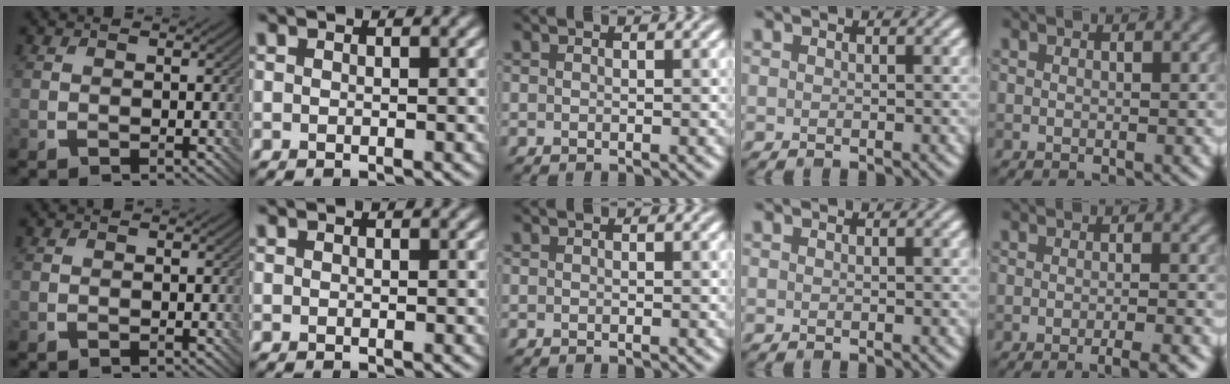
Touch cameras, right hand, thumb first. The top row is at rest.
{"little": {"total": 3.2, "force": [-1.9, 0.6, 2.5], "torque": [-0.026, 0.003, -0.032]}}